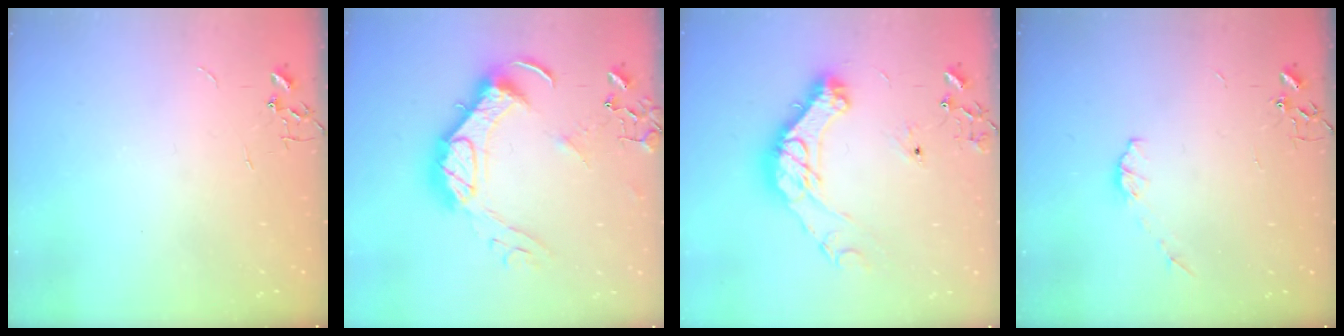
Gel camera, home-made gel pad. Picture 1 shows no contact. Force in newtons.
{"total": 18.8, "press": 18.7, "slide": 2.0}
{"total": 17.8, "press": 17.7, "slide": 1.8}
{"total": 4.7, "press": 4.6, "slide": 0.7}